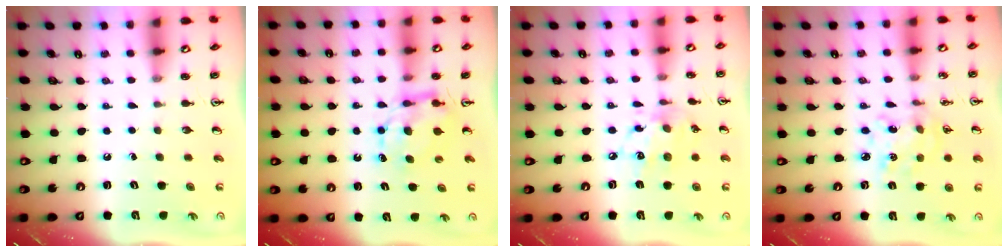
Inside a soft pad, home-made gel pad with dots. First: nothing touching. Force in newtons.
{"total": 6.7, "press": 6.7, "slide": 0.5}
{"total": 11.2, "press": 11.1, "slide": 0.7}
{"total": 7.1, "press": 7.1, "slide": 0.4}